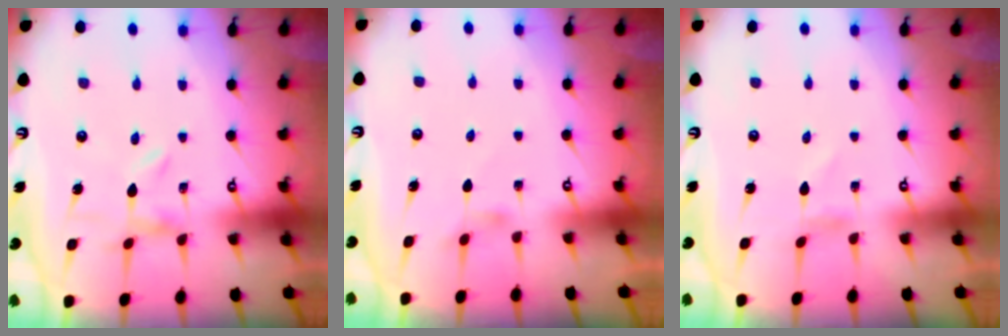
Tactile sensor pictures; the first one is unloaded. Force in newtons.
{"total": 1.3, "press": 1.2, "slide": 0.3}
{"total": 0.0}